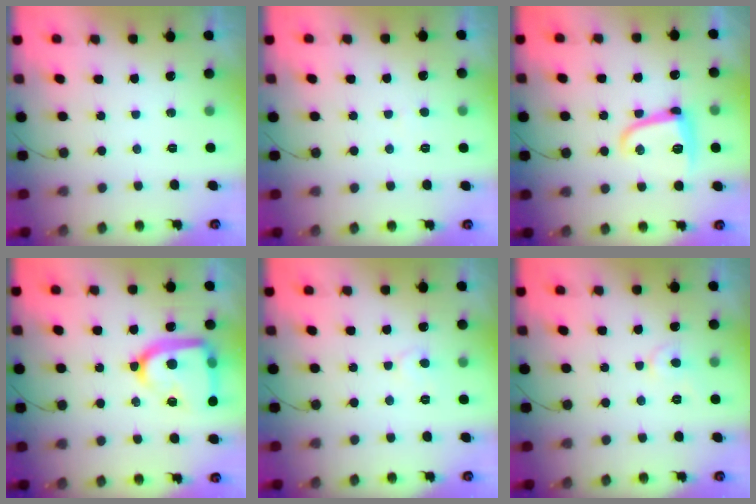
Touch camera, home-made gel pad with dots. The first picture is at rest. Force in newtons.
{"total": 2.0, "press": 2.0, "slide": 0.1}
{"total": 10.3, "press": 10.3, "slide": 0.8}
{"total": 20.3, "press": 20.2, "slide": 2.1}
{"total": 5.0, "press": 5.0, "slide": 0.5}
{"total": 4.0, "press": 4.0, "slide": 0.5}